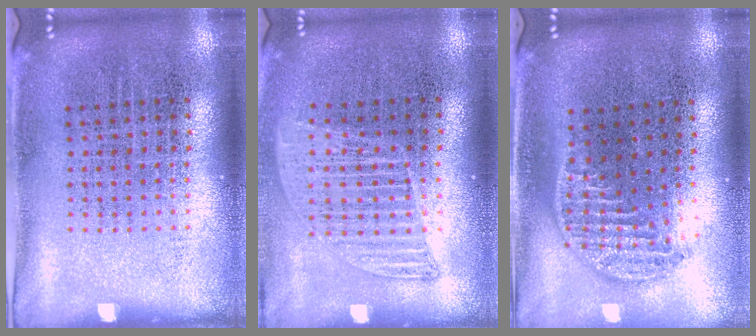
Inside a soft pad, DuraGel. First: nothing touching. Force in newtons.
{"total": 1.2, "press": 1.1, "slide": 0.4}
{"total": 1.3, "press": 1.1, "slide": 0.7}